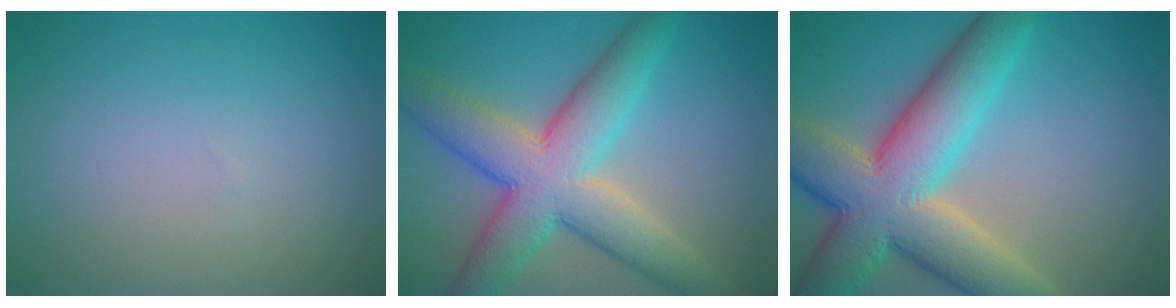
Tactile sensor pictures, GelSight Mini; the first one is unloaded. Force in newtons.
{"total": 9.2, "press": 9.2, "slide": 0.2}
{"total": 11.6, "press": 11.6, "slide": 0.4}